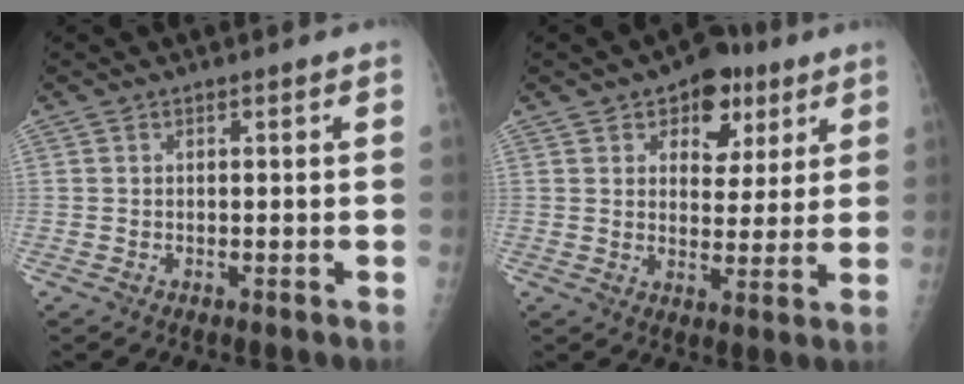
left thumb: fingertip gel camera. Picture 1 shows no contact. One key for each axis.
{"total": 9.8, "fx": 5.1, "fy": 6.5, "fz": 5.3, "tx": -0.029, "ty": -0.017, "tz": 0.070}